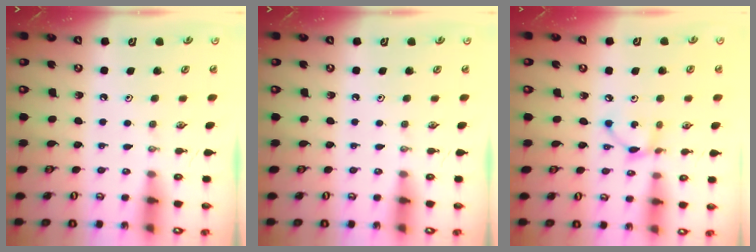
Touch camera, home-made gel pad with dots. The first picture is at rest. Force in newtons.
{"total": 0.0}
{"total": 5.8, "press": 5.8, "slide": 0.2}